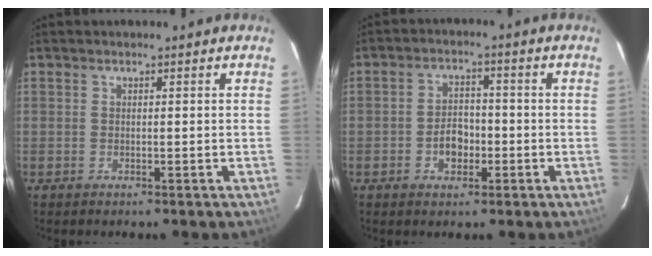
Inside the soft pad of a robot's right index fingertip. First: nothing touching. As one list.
[{"total": 4.9, "force": [-1.7, 3.5, 3.0], "torque": [-0.056, 0.010, -0.023]}]